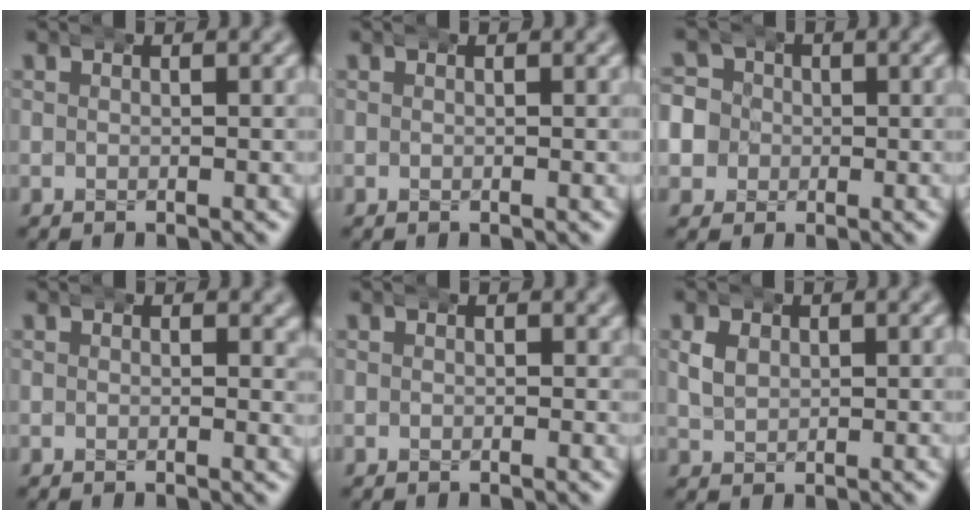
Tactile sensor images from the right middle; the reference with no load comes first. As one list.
[{"total": 0.0}, {"total": 5.7, "force": [0.2, 5.5, 1.6], "torque": [-0.045, -0.009, -0.003]}, {"total": 0.8, "force": [0.7, 0.2, 0.3], "torque": [-0.002, 0.001, 0.006]}, {"total": 0.5, "force": [0.2, 0.4, 0.2], "torque": [0.000, -0.005, 0.004]}, {"total": 1.4, "force": [0.6, 1.3, 0.3], "torque": [-0.008, -0.004, 0.016]}]